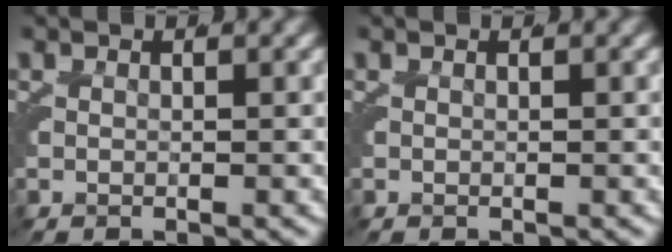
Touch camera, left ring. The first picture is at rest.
{"total": 0.0}